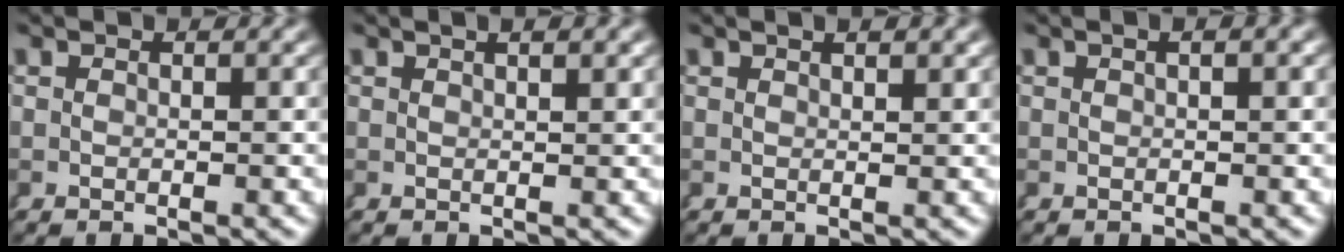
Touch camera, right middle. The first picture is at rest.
{"total": 1.5, "force": [1.0, -0.1, 1.0], "torque": [-0.011, 0.008, 0.015]}
{"total": 1.1, "force": [0.9, -0.2, 0.6], "torque": [-0.007, 0.003, 0.014]}
{"total": 1.0, "force": [0.3, 0.0, 0.9], "torque": [-0.012, 0.010, 0.002]}